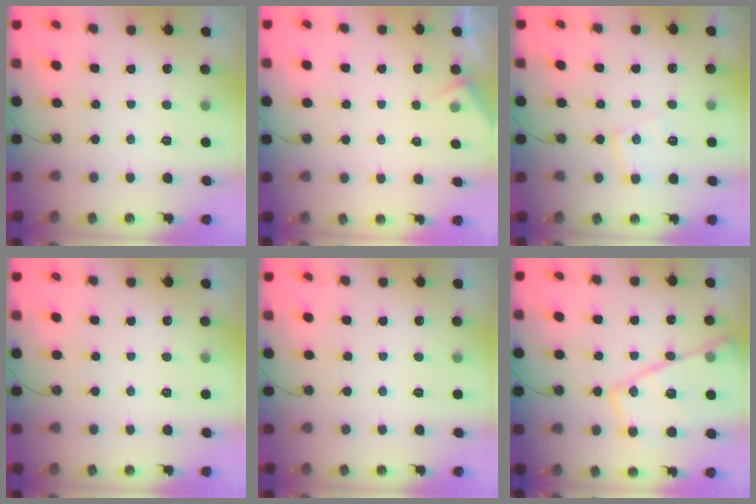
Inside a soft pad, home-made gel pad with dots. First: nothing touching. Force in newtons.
{"total": 3.5, "press": 3.5, "slide": 0.6}
{"total": 8.1, "press": 8.0, "slide": 0.6}
{"total": 0.0}
{"total": 0.0}
{"total": 18.3, "press": 18.2, "slide": 1.2}